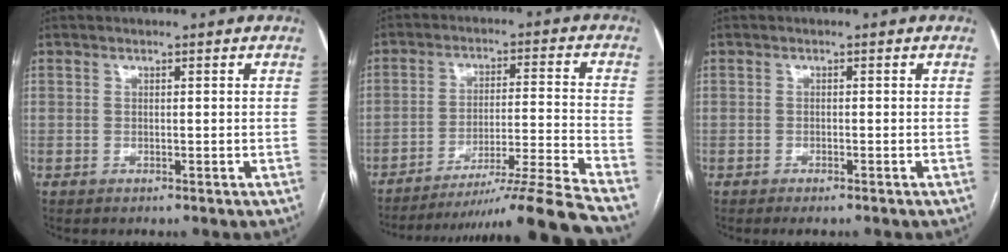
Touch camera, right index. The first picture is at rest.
{"total": 19.2, "force": [-17.1, -4.7, 7.3], "torque": [-0.092, -0.024, -0.261]}
{"total": 1.4, "force": [-1.1, 0.2, 0.8], "torque": [-0.014, -0.002, -0.014]}